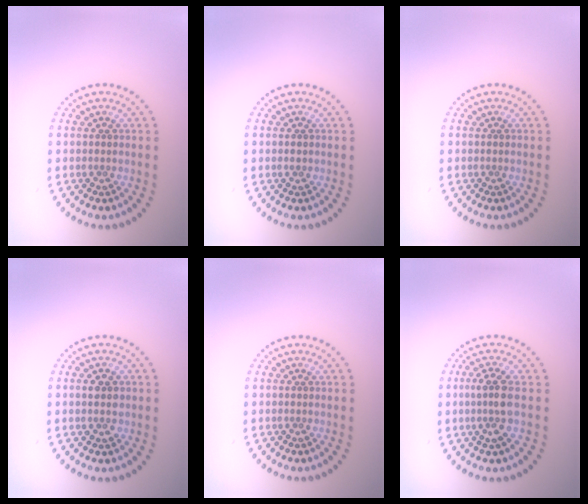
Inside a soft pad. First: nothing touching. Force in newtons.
{"total": 0.6, "press": 0.6, "slide": 0.1}
{"total": 0.0}
{"total": 1.4, "press": 1.4, "slide": 0.1}
{"total": 0.0}
{"total": 2.6, "press": 2.4, "slide": 1.1}